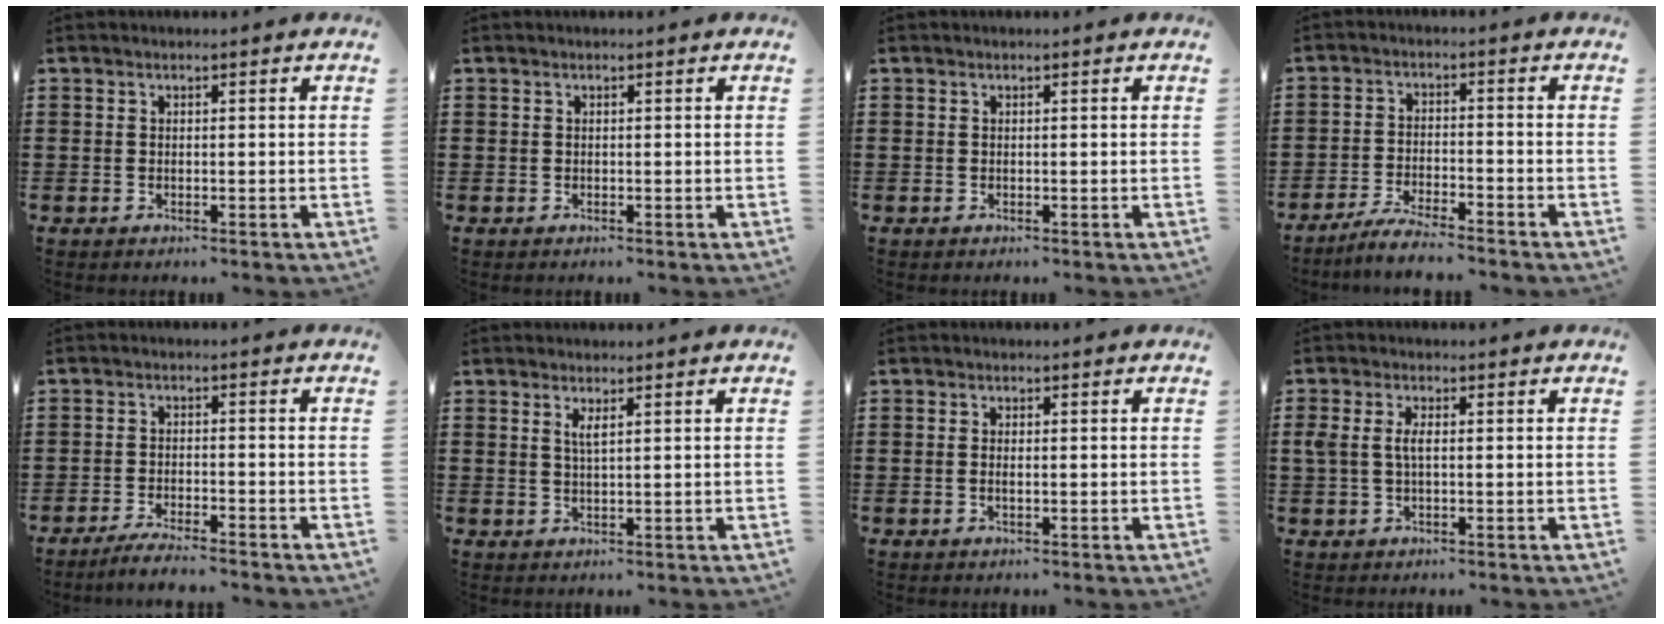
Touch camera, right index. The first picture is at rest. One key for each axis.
{"total": 0.0}
{"total": 0.0}
{"total": 4.3, "fx": -4.1, "fy": -0.2, "fz": 1.2, "tx": -0.030, "ty": -0.004, "tz": -0.082}
{"total": 3.3, "fx": -3.2, "fy": -0.2, "fz": 0.9, "tx": -0.018, "ty": 0.000, "tz": -0.064}
{"total": 1.7, "fx": 0.8, "fy": 0.2, "fz": 1.5, "tx": -0.032, "ty": 0.000, "tz": 0.013}
{"total": 1.2, "fx": -0.2, "fy": 0.4, "fz": 1.2, "tx": -0.022, "ty": -0.001, "tz": -0.005}
{"total": 3.0, "fx": 0.2, "fy": 1.4, "fz": 2.7, "tx": -0.068, "ty": 0.000, "tz": -0.003}